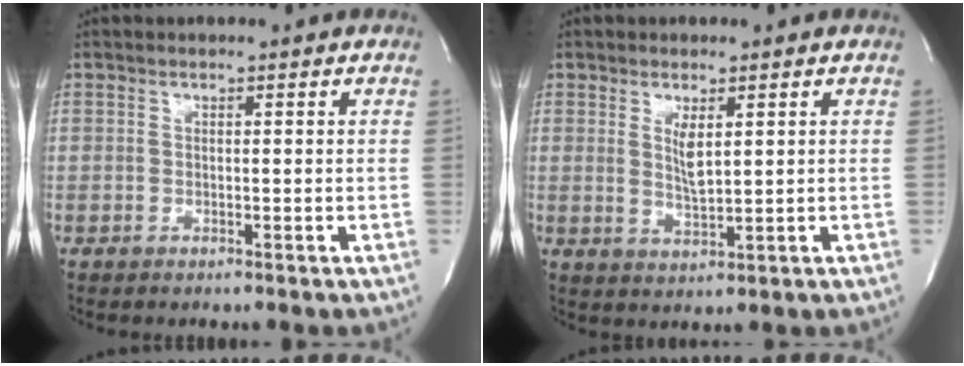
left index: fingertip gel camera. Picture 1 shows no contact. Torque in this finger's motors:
{"motor_torque": [0.21, -0.12, 0.04, 0.02]}